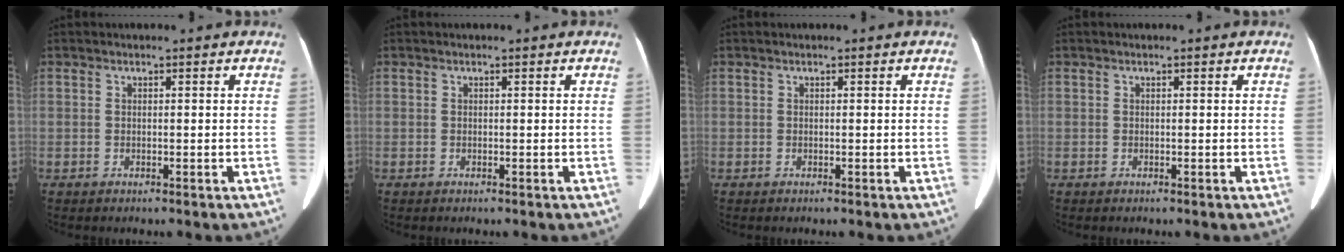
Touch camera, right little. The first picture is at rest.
{"total": 0.0}
{"total": 0.0}
{"total": 0.0}